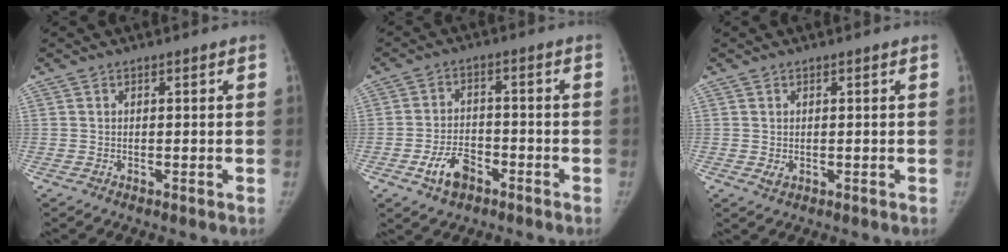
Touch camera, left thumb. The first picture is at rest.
{"total": 6.7, "force": [-3.6, 4.1, 3.9], "torque": [-0.062, 0.024, -0.060]}
{"total": 1.6, "force": [0.0, 1.0, 1.2], "torque": [-0.019, -0.004, 0.006]}